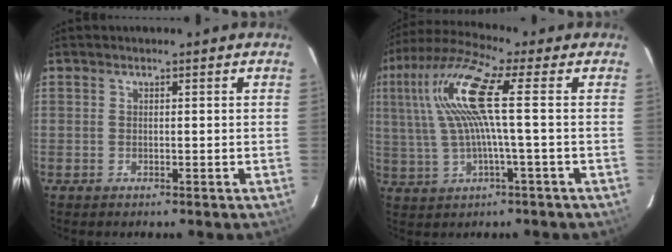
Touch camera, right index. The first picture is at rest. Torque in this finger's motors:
{"motor_torque": [1.66, 0.45, 0.80, 0.21]}